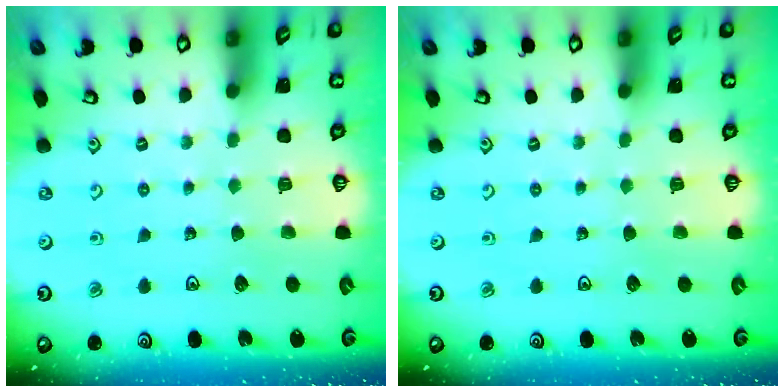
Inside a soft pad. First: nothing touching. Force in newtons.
{"total": 0.0}